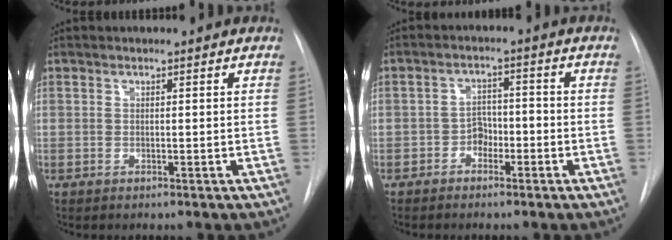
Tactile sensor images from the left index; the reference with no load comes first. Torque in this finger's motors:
{"motor_torque": [0.02, 0.25, -0.01, 0.00]}